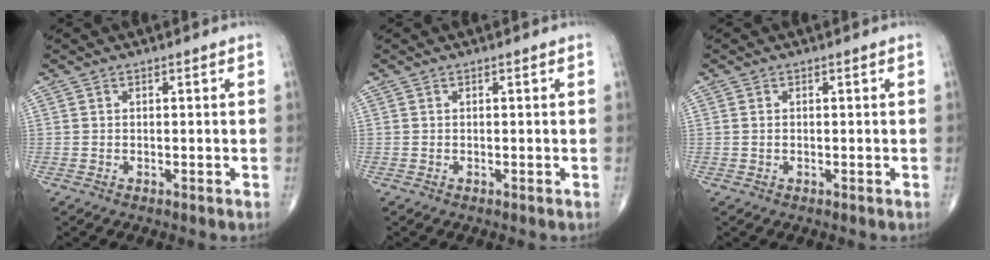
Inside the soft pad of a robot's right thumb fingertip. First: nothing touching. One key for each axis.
{"total": 0.0}
{"total": 0.5, "fx": 0.0, "fy": 0.4, "fz": 0.3, "tx": -0.007, "ty": 0.002, "tz": 0.001}